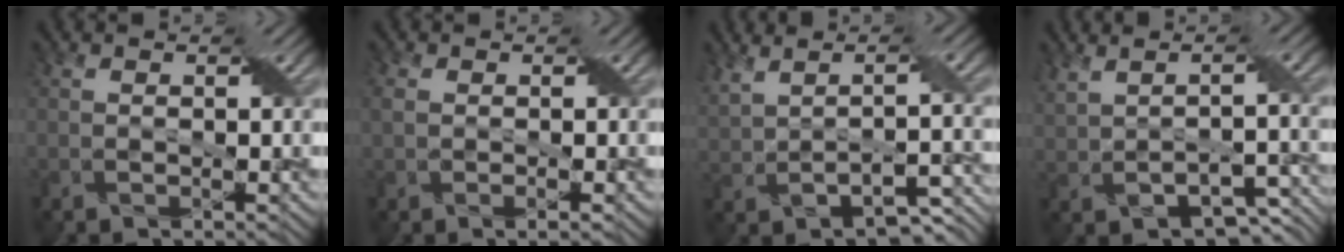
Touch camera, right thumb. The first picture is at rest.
{"total": 2.5, "force": [-0.3, 1.4, 2.0], "torque": [-0.049, -0.001, -0.005]}
{"total": 6.8, "force": [0.4, 2.3, 6.4], "torque": [-0.130, -0.001, 0.020]}
{"total": 6.0, "force": [-0.2, 2.4, 5.5], "torque": [-0.109, -0.006, 0.016]}